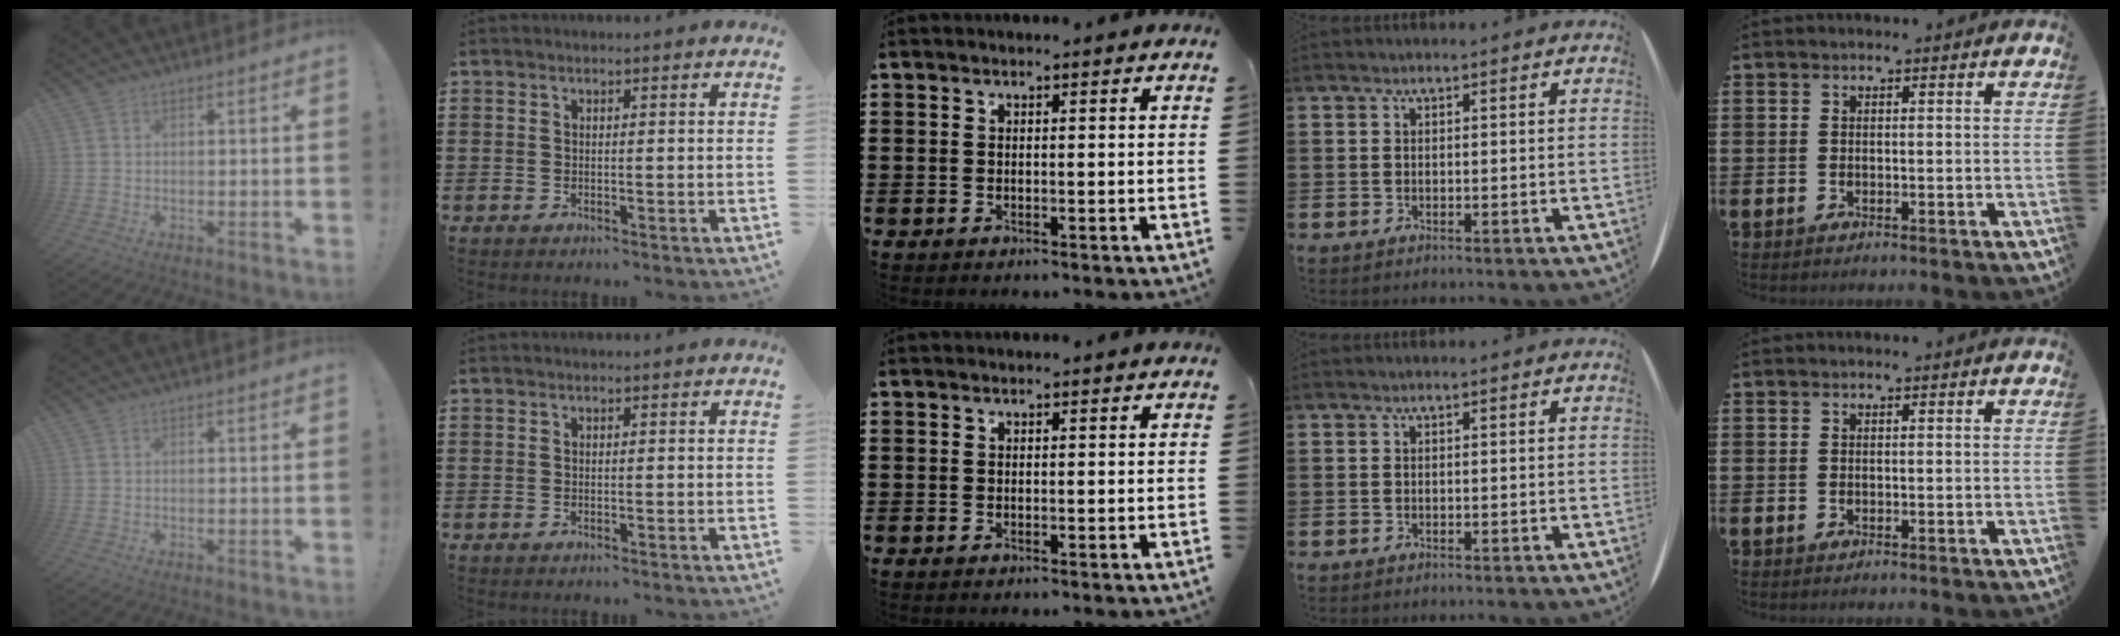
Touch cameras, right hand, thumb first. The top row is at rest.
{}